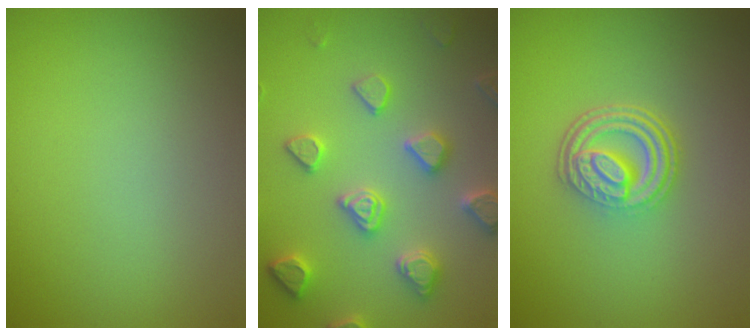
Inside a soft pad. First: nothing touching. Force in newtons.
{"total": 4.5, "press": 4.5, "slide": 0.6}
{"total": 4.7, "press": 3.5, "slide": 3.0}